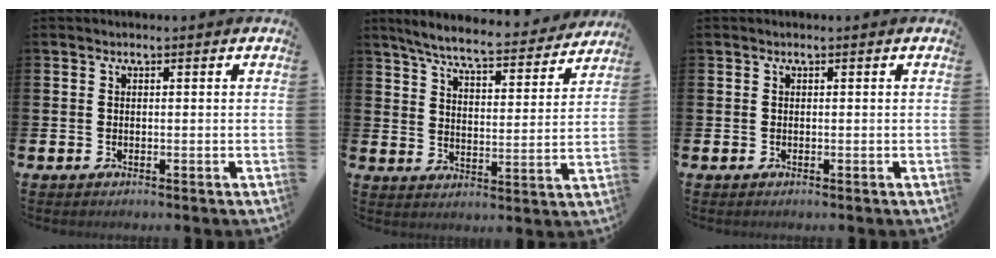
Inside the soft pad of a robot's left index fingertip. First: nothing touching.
{"total": 7.2, "force": [6.6, 0.6, 2.7], "torque": [-0.073, -0.044, 0.110]}
{"total": 0.0}